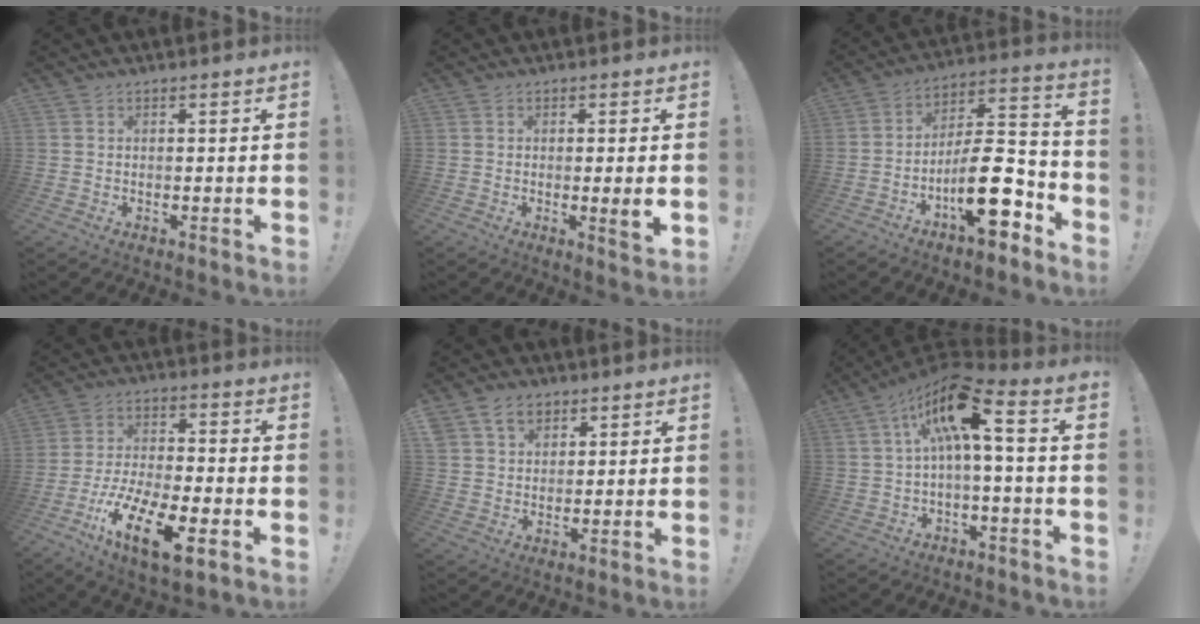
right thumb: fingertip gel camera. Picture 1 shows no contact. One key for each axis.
{"total": 4.2, "fx": -0.4, "fy": -0.2, "fz": 4.2, "tx": -0.058, "ty": -0.012, "tz": -0.008}
{"total": 17.6, "fx": -7.4, "fy": 6.7, "fz": 14.5, "tx": -0.237, "ty": 0.047, "tz": -0.111}
{"total": 16.7, "fx": -8.8, "fy": 5.7, "fz": 12.9, "tx": -0.244, "ty": 0.043, "tz": -0.143}
{"total": 7.9, "fx": 4.6, "fy": 5.8, "fz": 2.9, "tx": -0.046, "ty": -0.016, "tz": 0.091}
{"total": 15.0, "fx": 3.5, "fy": 3.7, "fz": 14.1, "tx": -0.249, "ty": -0.013, "tz": 0.050}